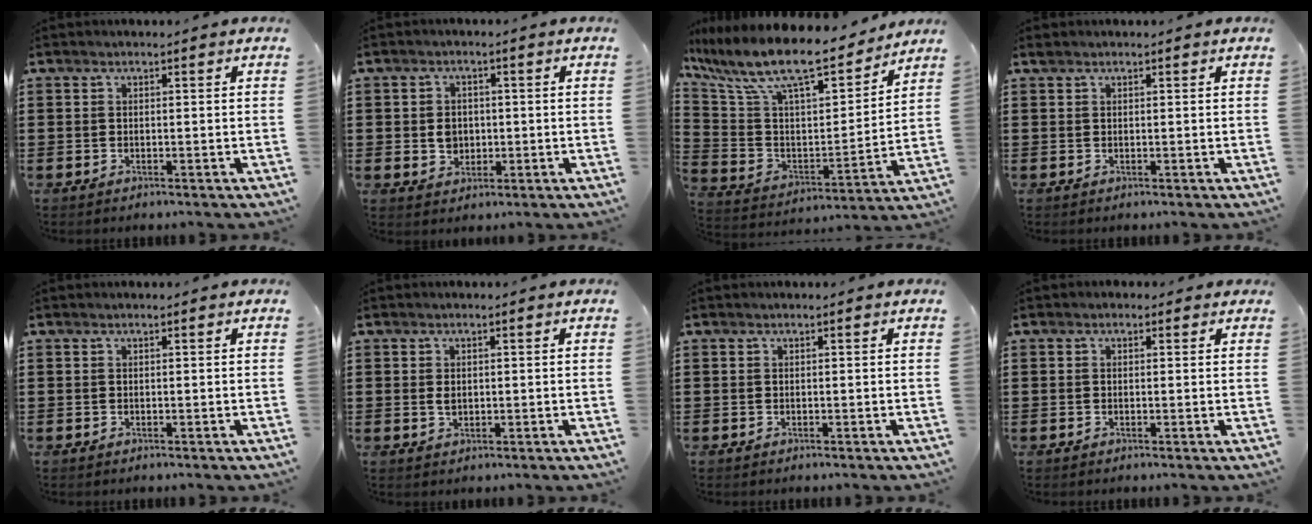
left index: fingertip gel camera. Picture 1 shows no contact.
{"total": 2.0, "force": [-0.1, 1.9, 0.6], "torque": [-0.017, 0.007, -0.006]}
{"total": 12.8, "force": [10.4, 2.3, 7.2], "torque": [-0.179, -0.066, 0.180]}
{"total": 0.5, "force": [0.5, 0.1, 0.1], "torque": [-0.003, 0.000, 0.011]}
{"total": 0.0}
{"total": 1.5, "force": [0.1, 1.0, 1.1], "torque": [-0.024, 0.005, 0.002]}
{"total": 0.0}
{"total": 0.8, "force": [0.1, 0.7, 0.4], "torque": [-0.010, 0.006, 0.001]}